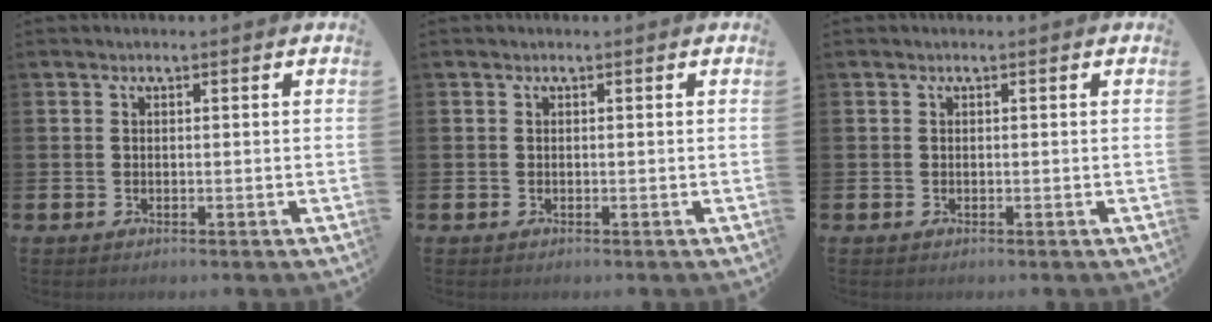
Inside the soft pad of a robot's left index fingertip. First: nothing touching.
{"total": 0.0}
{"total": 0.0}